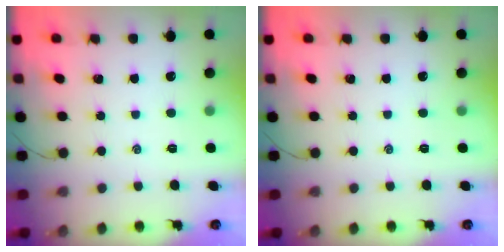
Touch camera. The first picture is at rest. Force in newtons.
{"total": 0.0}